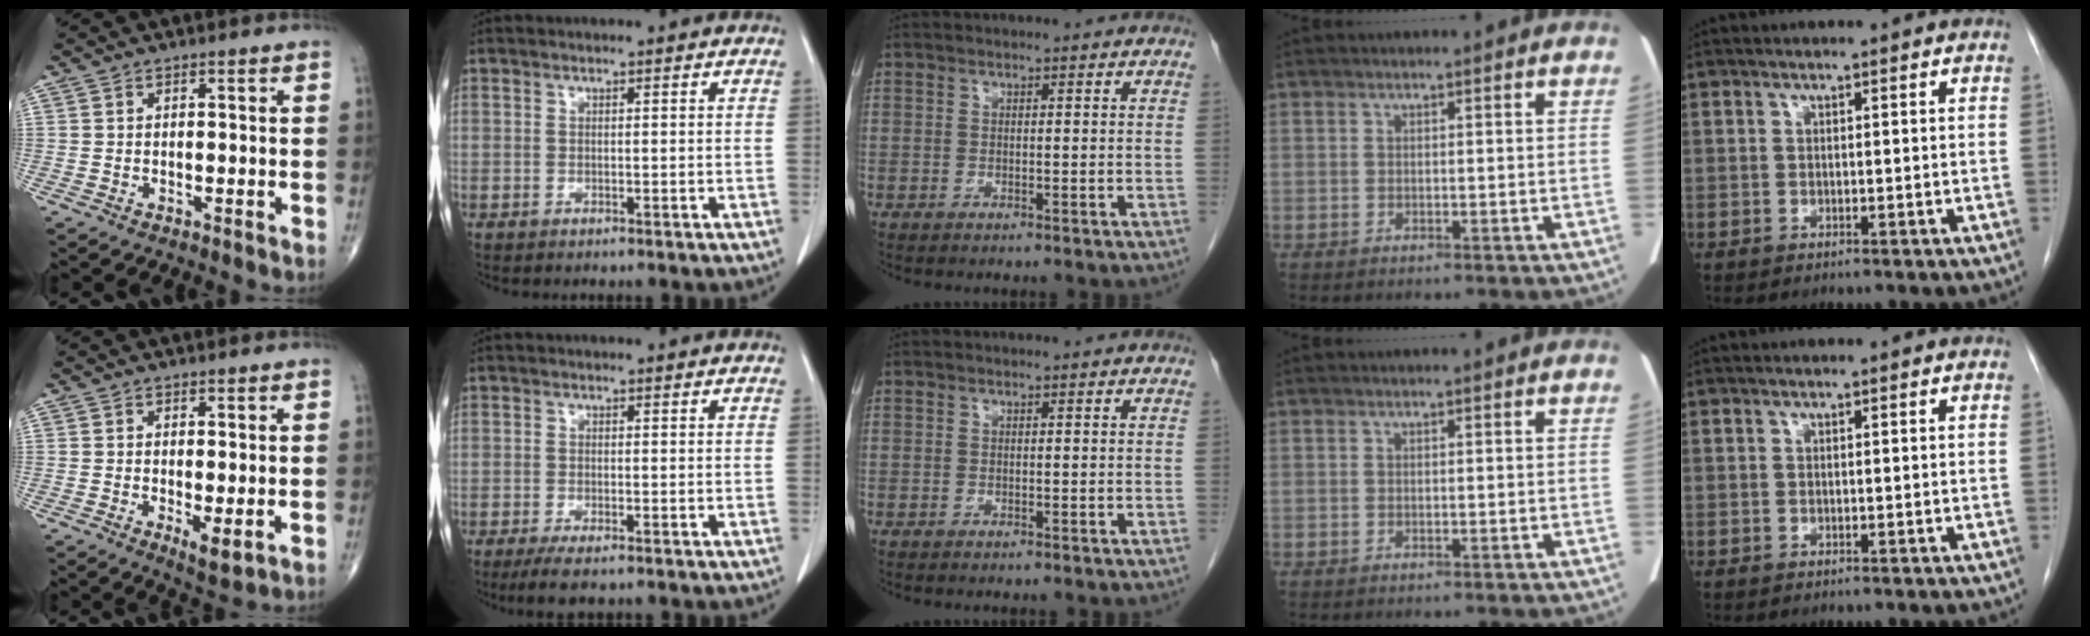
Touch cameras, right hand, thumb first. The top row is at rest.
{"thumb": {"total": 3.6, "force": [-0.6, 1.1, 3.4], "torque": [-0.054, -0.013, -0.007]}, "index": {"total": 4.1, "force": [-3.0, 0.9, 2.7], "torque": [-0.046, -0.010, -0.046]}}